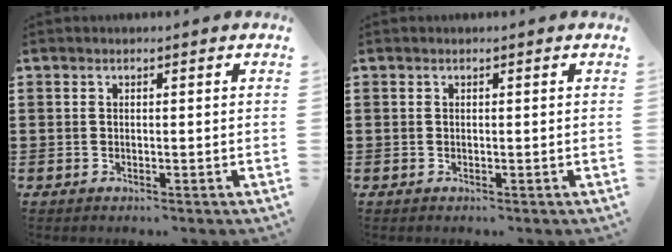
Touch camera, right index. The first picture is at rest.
{"total": 0.0}